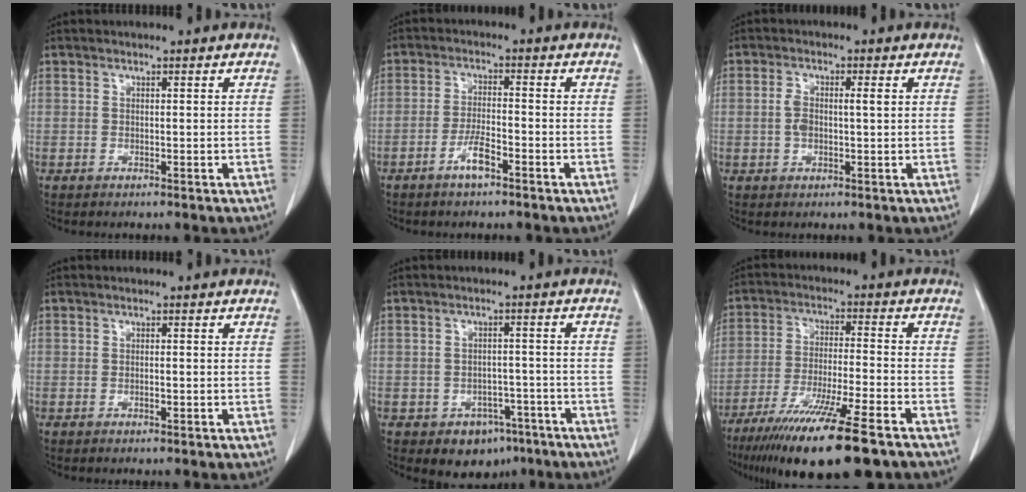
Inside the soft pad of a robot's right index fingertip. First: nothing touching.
{"total": 4.0, "force": [-2.5, 0.5, 3.1], "torque": [-0.062, 0.000, -0.049]}
{"total": 3.7, "force": [0.3, 1.3, 3.4], "torque": [-0.075, 0.012, 0.007]}
{"total": 0.7, "force": [-0.2, 0.2, 0.7], "torque": [-0.012, -0.001, -0.002]}
{"total": 6.2, "force": [-3.8, 4.3, 2.3], "torque": [-0.020, 0.010, -0.045]}
{"total": 18.5, "force": [-13.1, 1.2, 13.1], "torque": [-0.204, -0.050, -0.216]}